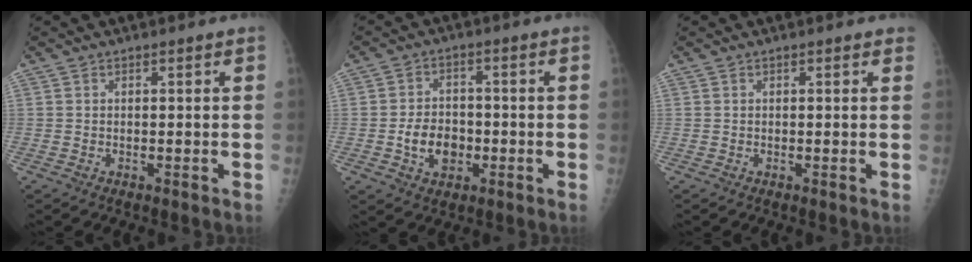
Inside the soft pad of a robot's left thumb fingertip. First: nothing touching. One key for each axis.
{"total": 7.1, "fx": -1.9, "fy": 5.4, "fz": 4.2, "tx": -0.046, "ty": 0.012, "tz": -0.030}
{"total": 0.7, "fx": 0.6, "fy": 0.2, "fz": 0.3, "tx": 0.000, "ty": 0.000, "tz": 0.003}